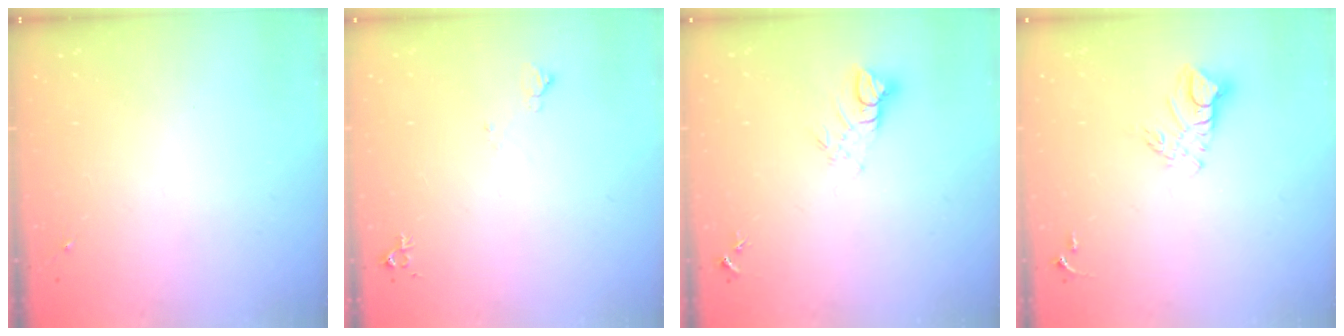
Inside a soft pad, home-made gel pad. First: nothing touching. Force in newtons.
{"total": 5.2, "press": 5.1, "slide": 1.1}
{"total": 6.6, "press": 6.6, "slide": 0.5}
{"total": 9.3, "press": 9.3, "slide": 0.9}